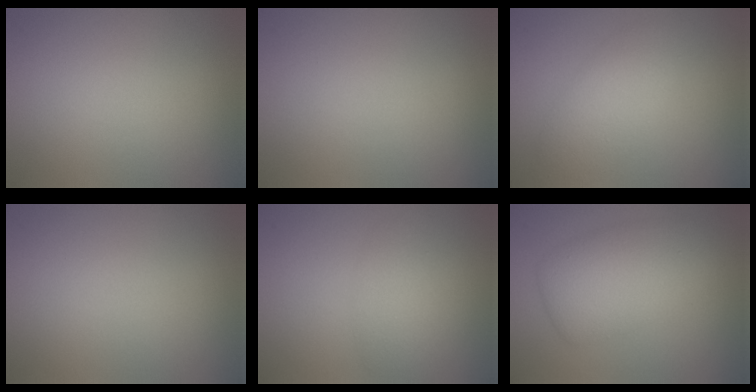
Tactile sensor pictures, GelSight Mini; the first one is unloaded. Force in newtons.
{"total": 0.0}
{"total": 3.6, "press": 3.6, "slide": 0.0}
{"total": 0.0}
{"total": 2.1, "press": 2.1, "slide": 0.1}
{"total": 5.5, "press": 5.5, "slide": 0.2}